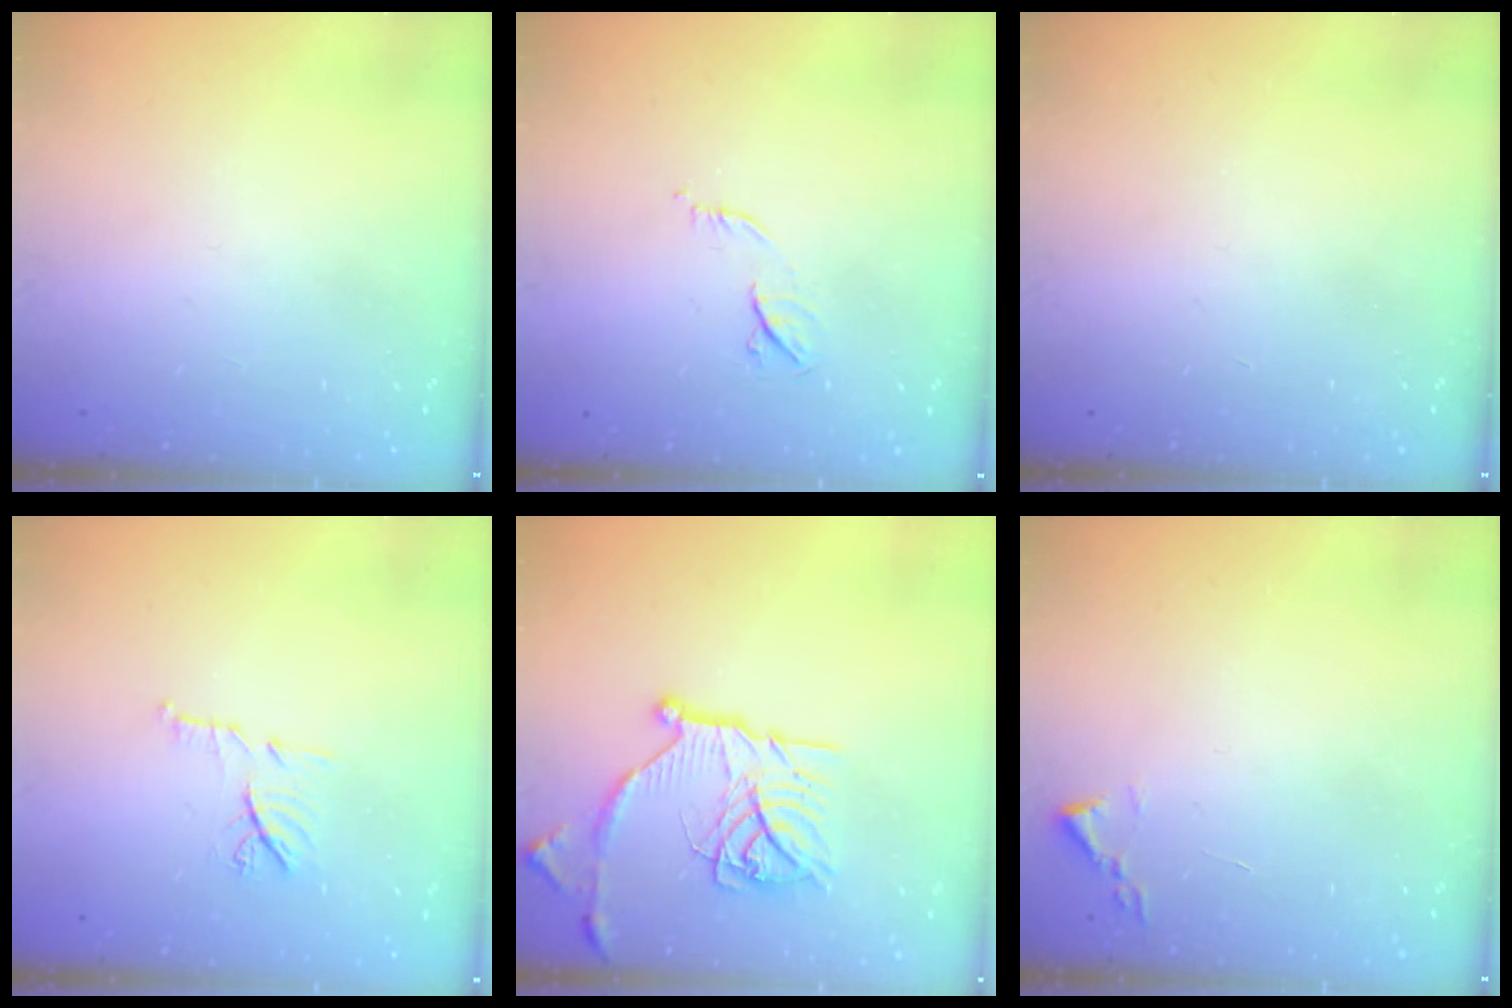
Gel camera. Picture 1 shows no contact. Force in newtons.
{"total": 6.2, "press": 6.1, "slide": 1.1}
{"total": 0.0}
{"total": 7.5, "press": 7.5, "slide": 0.7}
{"total": 19.1, "press": 19.0, "slide": 1.7}
{"total": 1.9, "press": 1.8, "slide": 0.3}